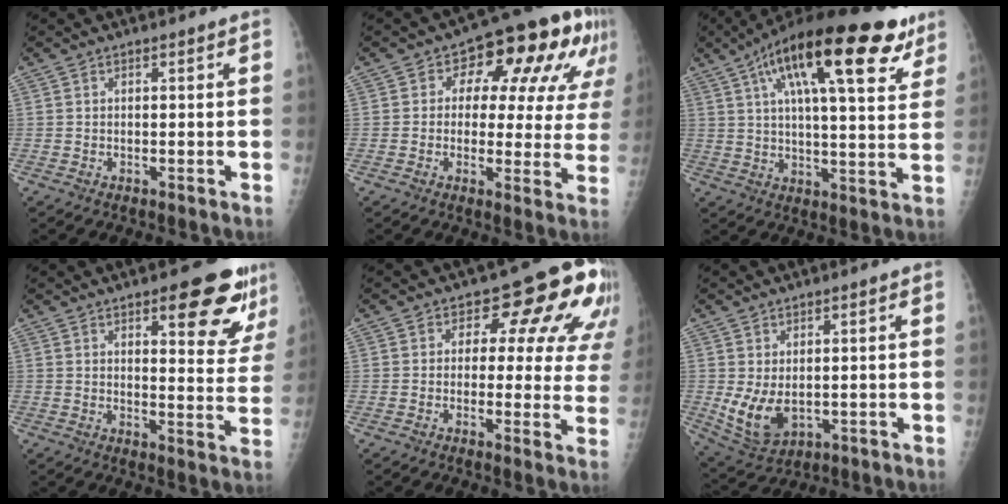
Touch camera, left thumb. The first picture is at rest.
{"total": 16.6, "force": [6.3, 9.2, 12.3], "torque": [-0.098, 0.010, 0.071]}
{"total": 24.9, "force": [12.8, 7.8, 19.9], "torque": [-0.296, -0.003, 0.195]}
{"total": 13.5, "force": [7.9, 4.3, 10.0], "torque": [-0.082, -0.044, 0.101]}
{"total": 14.2, "force": [5.9, 8.2, 9.9], "torque": [-0.059, -0.018, 0.050]}
{"total": 7.6, "force": [0.0, 4.9, 5.8], "torque": [-0.100, -0.015, 0.020]}